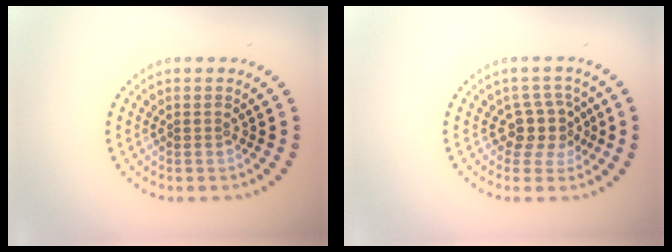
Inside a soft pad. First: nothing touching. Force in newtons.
{"total": 2.8, "press": 2.3, "slide": 1.6}